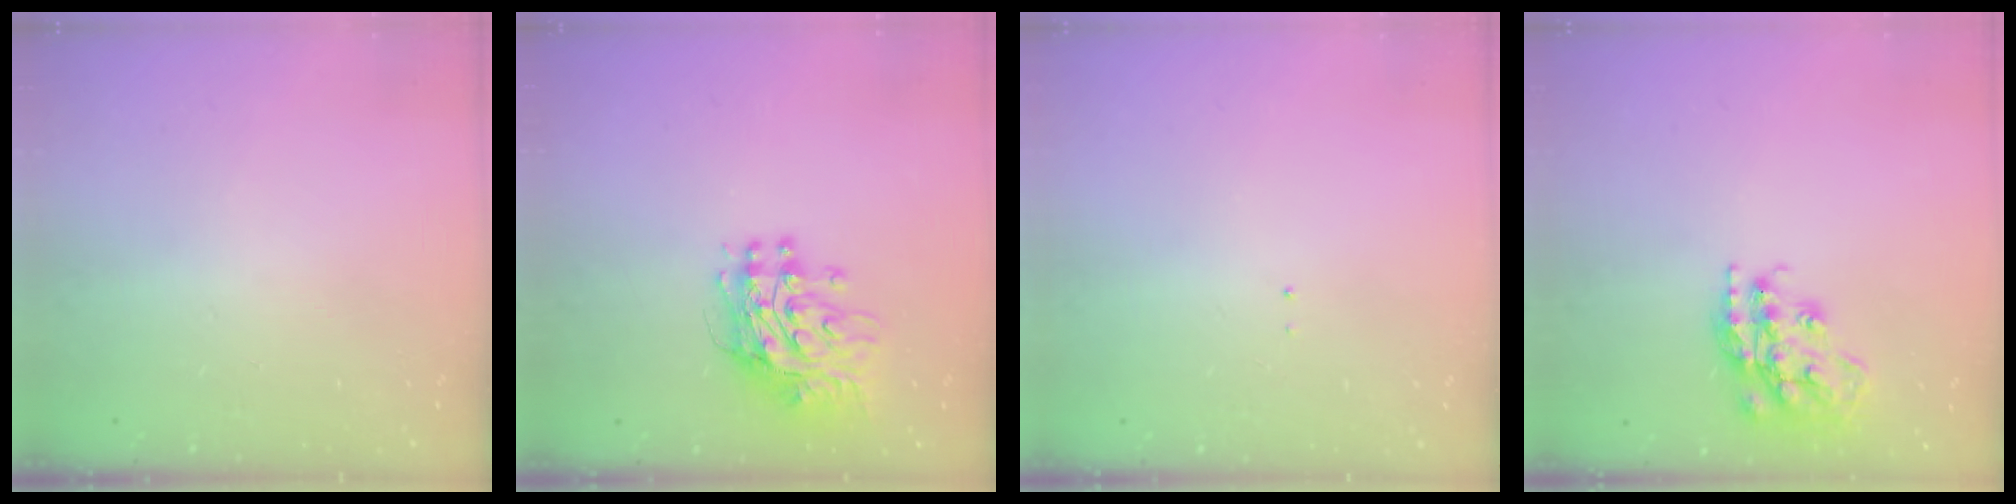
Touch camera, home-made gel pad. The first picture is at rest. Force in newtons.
{"total": 12.2, "press": 12.2, "slide": 1.0}
{"total": 0.7, "press": 0.7, "slide": 0.1}
{"total": 17.3, "press": 17.3, "slide": 1.0}